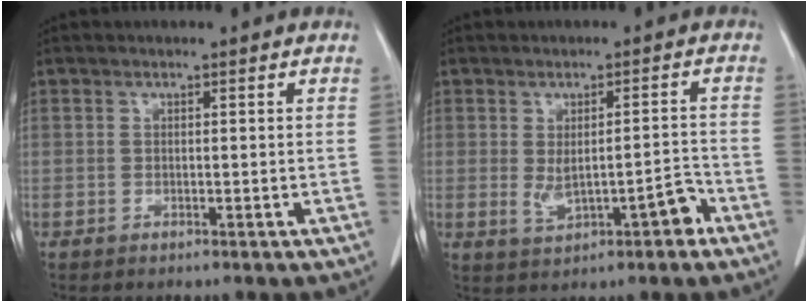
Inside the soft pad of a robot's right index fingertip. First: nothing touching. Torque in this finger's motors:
{"motor_torque": [0.20, -0.04, 0.13, 0.04]}